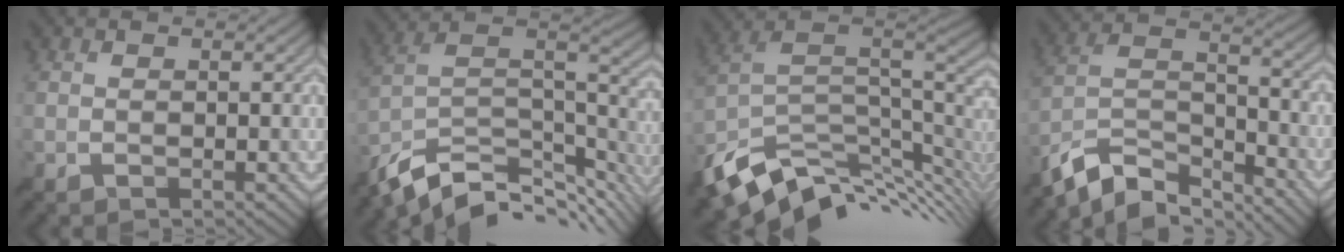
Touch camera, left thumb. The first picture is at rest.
{"total": 12.8, "force": [-8.6, 5.4, 7.8], "torque": [-0.185, -0.008, -0.145]}
{"total": 12.4, "force": [-5.4, 6.4, 9.1], "torque": [-0.210, -0.022, -0.090]}
{"total": 10.4, "force": [-8.4, 3.5, 5.0], "torque": [-0.105, 0.000, -0.171]}